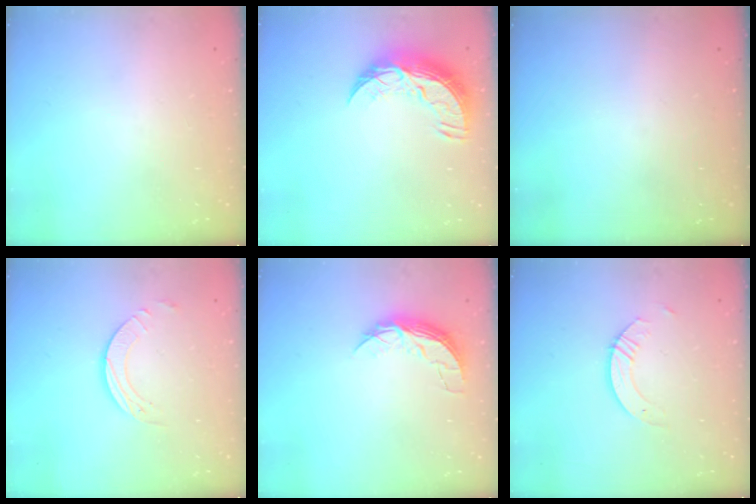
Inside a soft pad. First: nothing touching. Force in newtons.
{"total": 11.2, "press": 11.2, "slide": 0.7}
{"total": 0.0}
{"total": 3.7, "press": 3.7, "slide": 0.3}
{"total": 6.9, "press": 6.9, "slide": 0.5}
{"total": 3.8, "press": 3.7, "slide": 0.4}